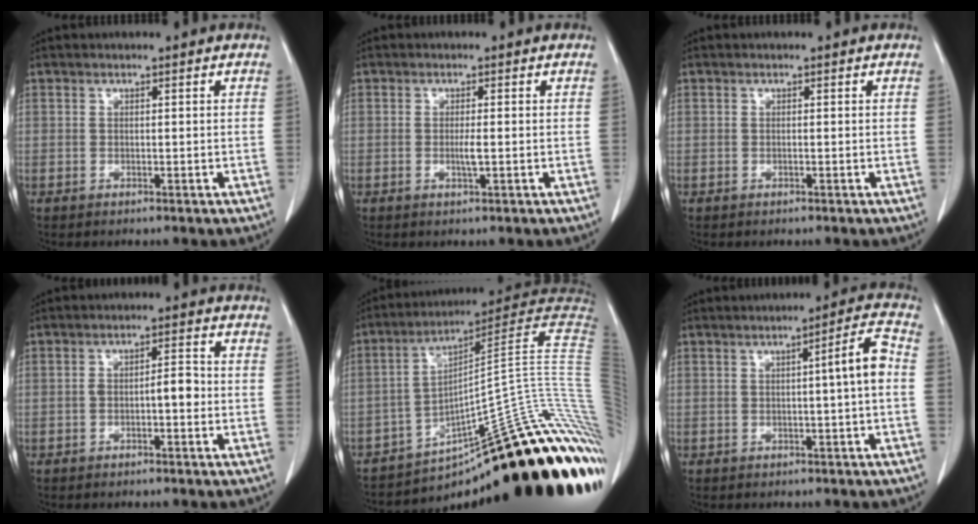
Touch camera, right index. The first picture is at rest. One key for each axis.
{"total": 1.7, "fx": -0.2, "fy": 0.0, "fz": 1.7, "tx": -0.033, "ty": -0.002, "tz": -0.002}
{"total": 0.0}
{"total": 3.3, "fx": -0.8, "fy": 0.9, "fz": 3.1, "tx": -0.046, "ty": 0.015, "tz": -0.009}
{"total": 34.4, "fx": -13.4, "fy": 3.8, "fz": 31.5, "tx": -0.302, "ty": 0.048, "tz": -0.182}
{"total": 4.8, "fx": -0.2, "fy": -0.3, "fz": 4.8, "tx": -0.067, "ty": 0.009, "tz": -0.004}